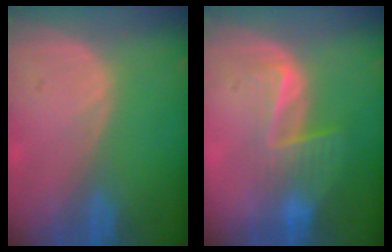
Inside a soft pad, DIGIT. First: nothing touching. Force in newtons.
{"total": 6.6, "press": 5.5, "slide": 3.6}